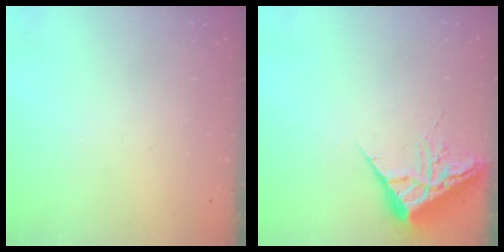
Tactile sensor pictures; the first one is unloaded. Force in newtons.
{"total": 7.0, "press": 7.0, "slide": 0.7}